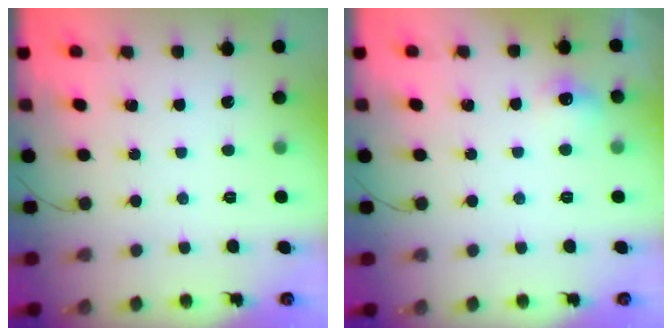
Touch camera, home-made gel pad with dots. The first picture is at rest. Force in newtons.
{"total": 6.3, "press": 6.2, "slide": 1.2}